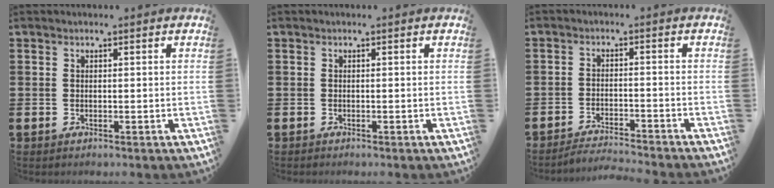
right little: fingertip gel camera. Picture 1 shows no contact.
{"total": 0.0}
{"total": 2.5, "force": [-2.4, -0.3, 0.2], "torque": [-0.004, 0.004, -0.051]}